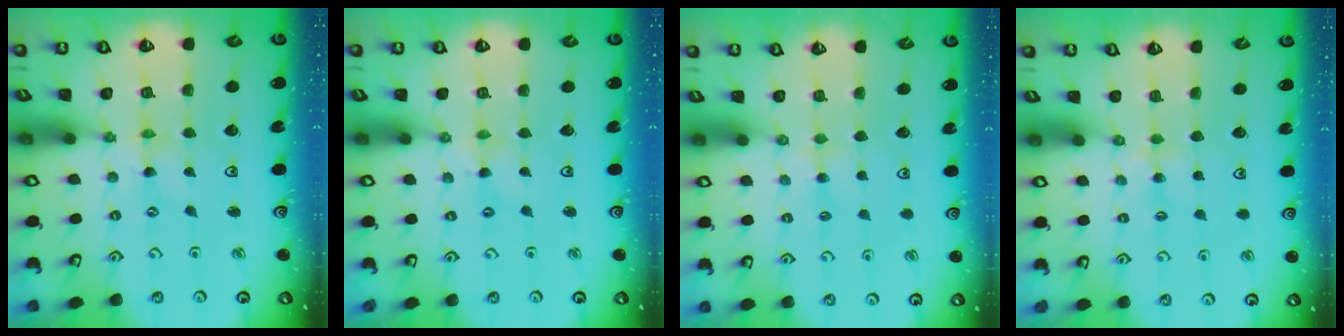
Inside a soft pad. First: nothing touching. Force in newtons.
{"total": 0.7, "press": 0.6, "slide": 0.2}
{"total": 2.1, "press": 2.1, "slide": 0.4}
{"total": 3.0, "press": 3.0, "slide": 0.5}